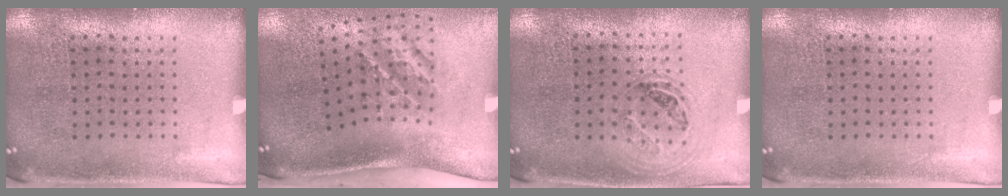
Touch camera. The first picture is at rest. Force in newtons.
{"total": 2.2, "press": 1.2, "slide": 1.8}
{"total": 1.0, "press": 0.9, "slide": 0.4}
{"total": 0.0}